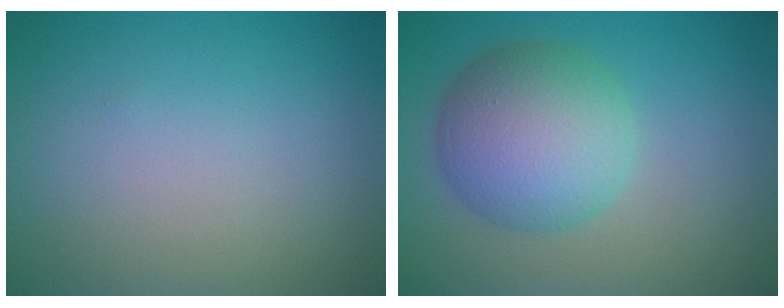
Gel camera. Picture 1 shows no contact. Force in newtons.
{"total": 7.1, "press": 7.1, "slide": 0.1}